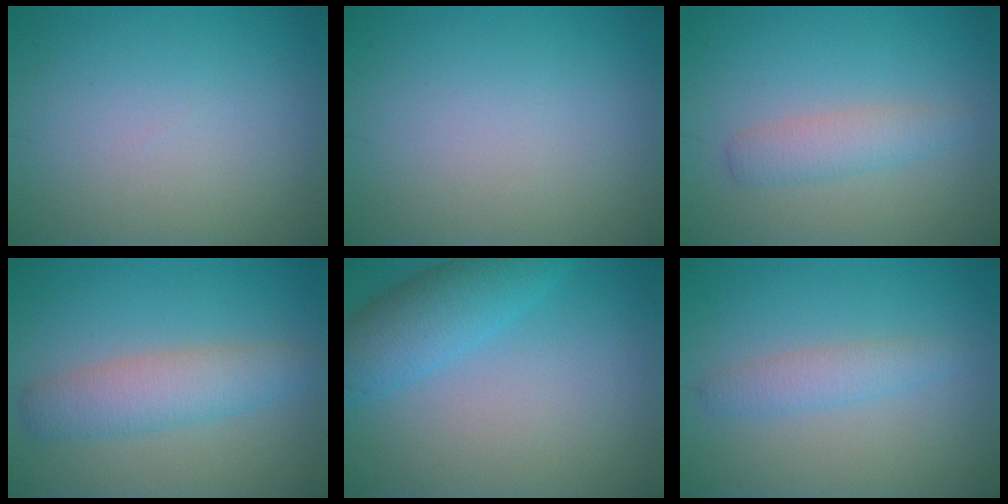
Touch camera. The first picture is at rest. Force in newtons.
{"total": 0.0}
{"total": 2.3, "press": 2.3, "slide": 0.0}
{"total": 4.1, "press": 4.1, "slide": 0.2}
{"total": 3.6, "press": 3.6, "slide": 0.1}
{"total": 2.1, "press": 2.1, "slide": 0.2}